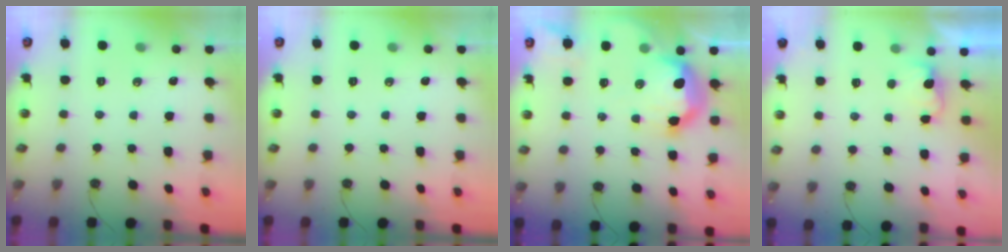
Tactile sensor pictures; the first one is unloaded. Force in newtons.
{"total": 0.0}
{"total": 15.5, "press": 15.5, "slide": 1.2}
{"total": 1.4, "press": 1.2, "slide": 0.7}